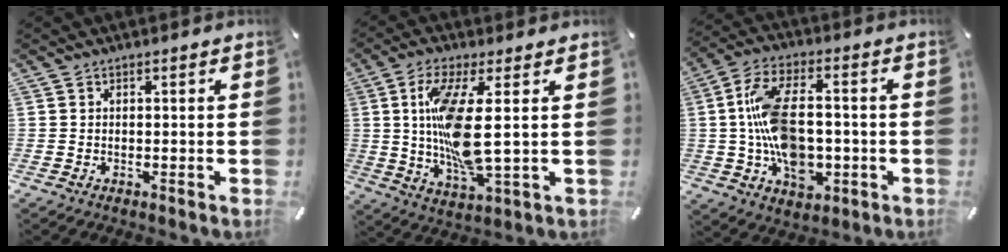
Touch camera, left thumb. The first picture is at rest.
{"total": 14.8, "force": [1.7, 3.8, 14.2], "torque": [-0.294, -0.025, 0.022]}
{"total": 15.2, "force": [-1.3, 9.6, 11.7], "torque": [-0.226, 0.011, -0.020]}